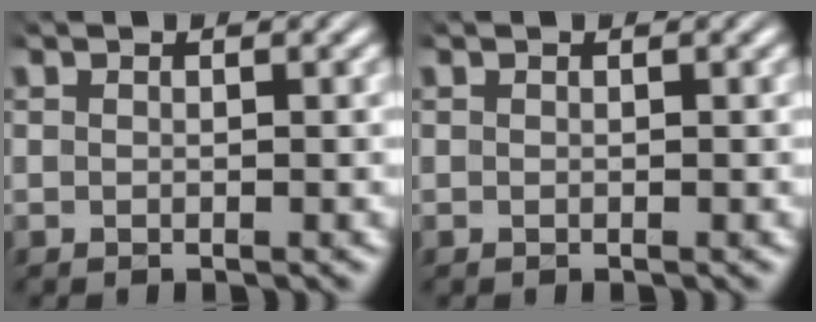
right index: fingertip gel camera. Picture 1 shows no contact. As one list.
[{"total": 0.0}]